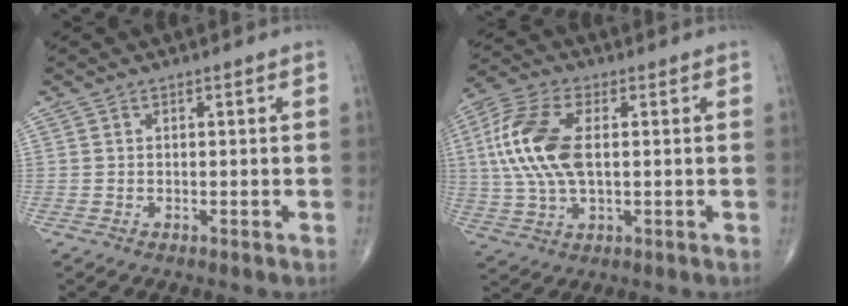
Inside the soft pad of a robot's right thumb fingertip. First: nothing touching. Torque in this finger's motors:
{"motor_torque": [0.50, 2.26, 1.46, 0.45, 0.45]}